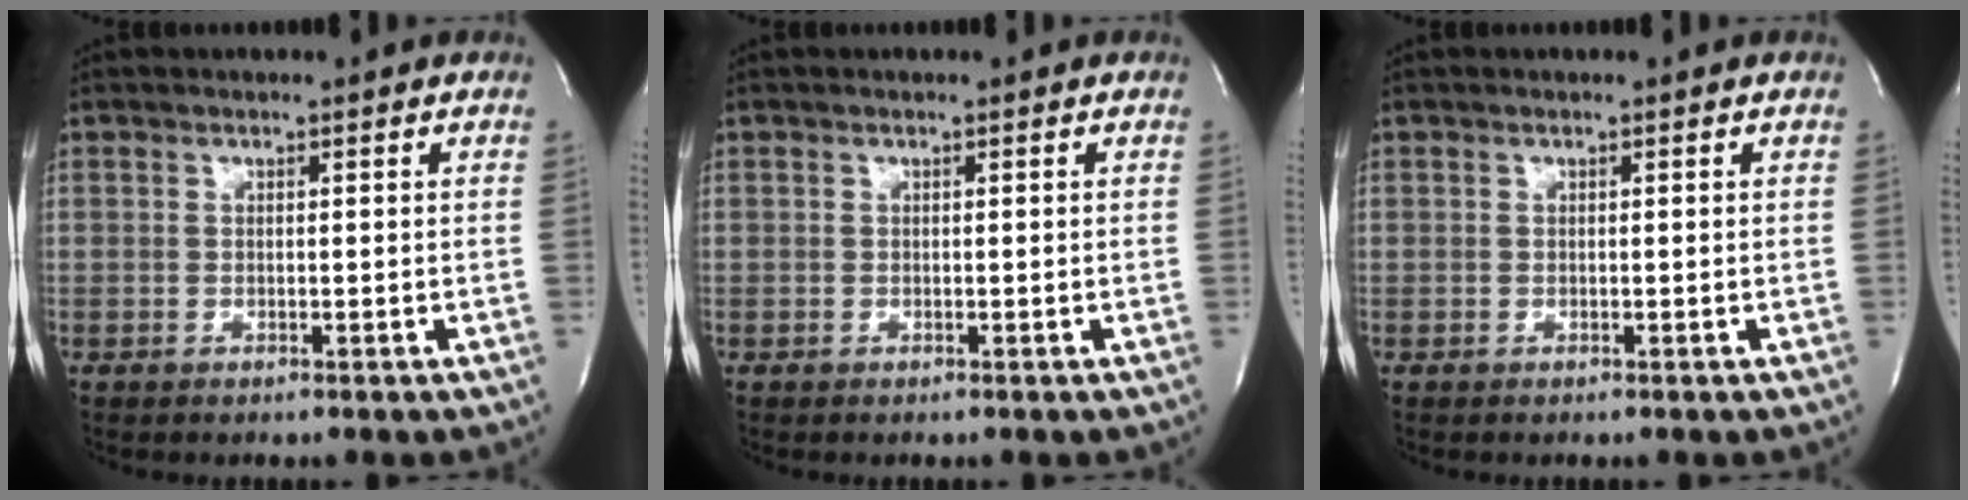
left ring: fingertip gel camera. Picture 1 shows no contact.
{"total": 0.0}
{"total": 0.0}